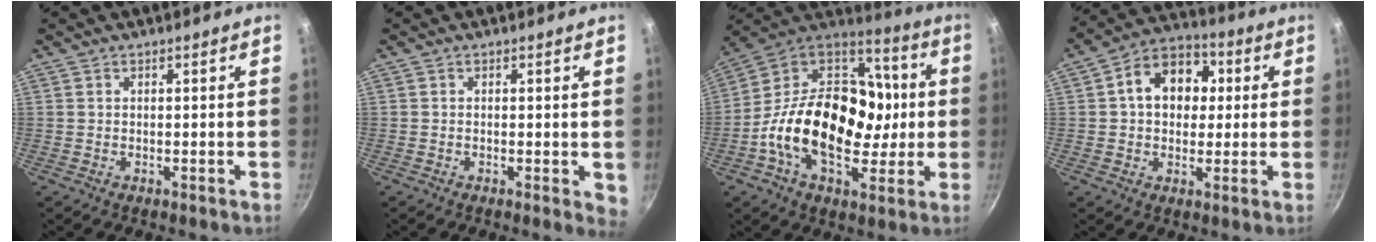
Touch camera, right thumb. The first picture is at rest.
{"total": 2.5, "force": [-0.2, 1.1, 2.2], "torque": [-0.022, -0.007, -0.004]}
{"total": 27.9, "force": [-2.6, 18.6, 20.6], "torque": [-0.316, 0.047, -0.054]}
{"total": 12.4, "force": [2.1, 9.3, 7.8], "torque": [-0.079, 0.020, 0.016]}